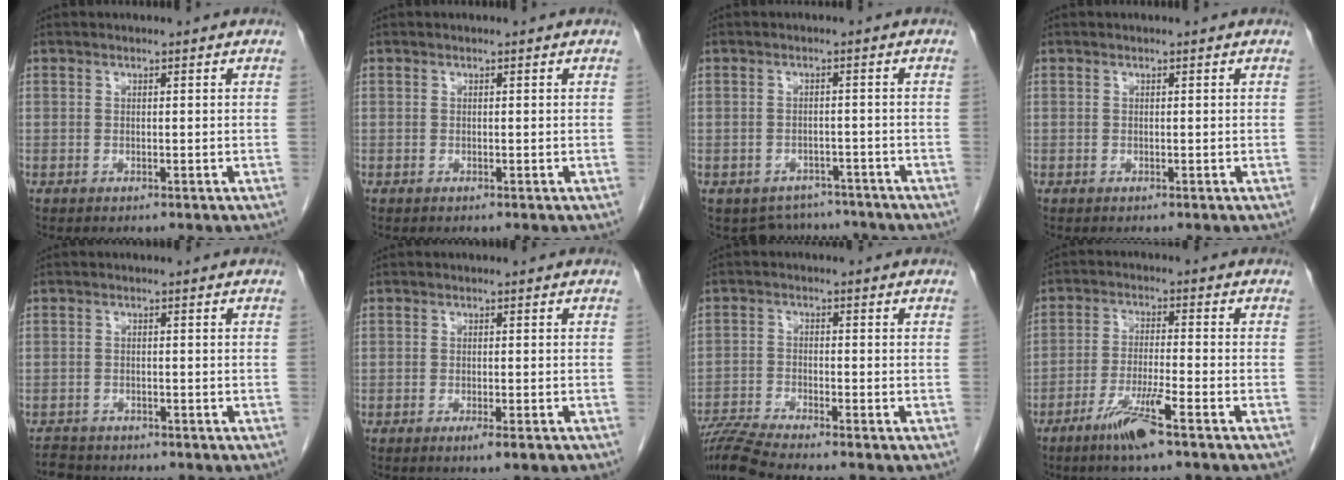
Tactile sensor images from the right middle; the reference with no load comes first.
{"total": 0.0}
{"total": 6.3, "force": [-5.6, 3.0, -0.6], "torque": [0.018, 0.017, -0.070]}
{"total": 0.0}
{"total": 3.6, "force": [-3.3, 1.4, 0.2], "torque": [-0.008, -0.006, -0.055]}
{"total": 2.6, "force": [-1.7, 0.2, 2.0], "torque": [-0.023, -0.004, -0.024]}
{"total": 8.5, "force": [-7.8, -1.1, 3.1], "torque": [-0.057, -0.015, -0.141]}
{"total": 7.4, "force": [-4.8, -0.1, 5.6], "torque": [-0.110, -0.013, -0.089]}